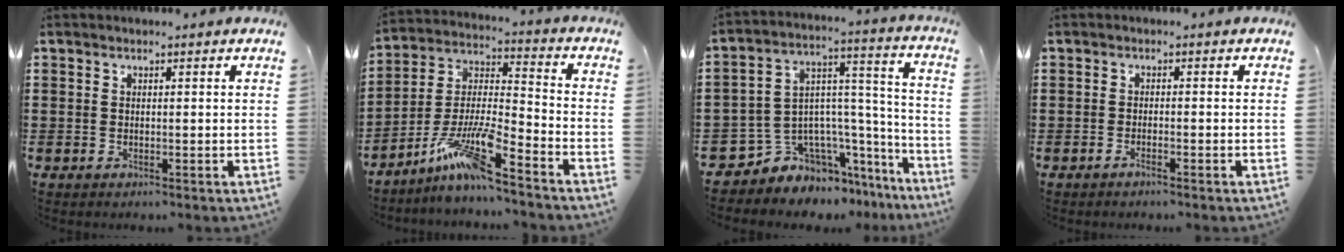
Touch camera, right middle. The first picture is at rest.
{"total": 10.6, "force": [-8.0, 0.8, 6.8], "torque": [-0.152, -0.008, -0.162]}
{"total": 7.0, "force": [-5.1, 4.8, 0.8], "torque": [-0.043, -0.010, -0.094]}
{"total": 1.0, "force": [-0.8, 0.0, 0.6], "torque": [-0.011, -0.002, -0.015]}